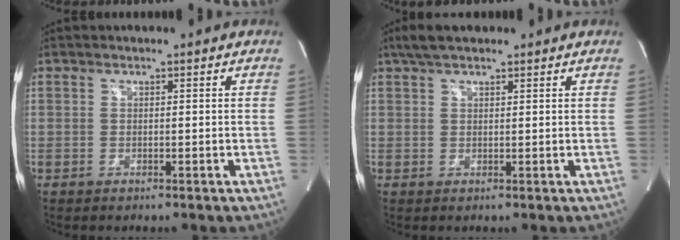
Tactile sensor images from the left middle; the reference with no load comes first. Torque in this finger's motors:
{"motor_torque": [0.17, -0.03, -0.09, 0.02]}